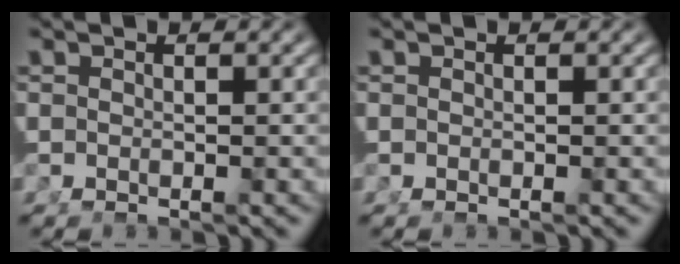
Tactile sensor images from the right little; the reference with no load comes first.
{"total": 0.0}